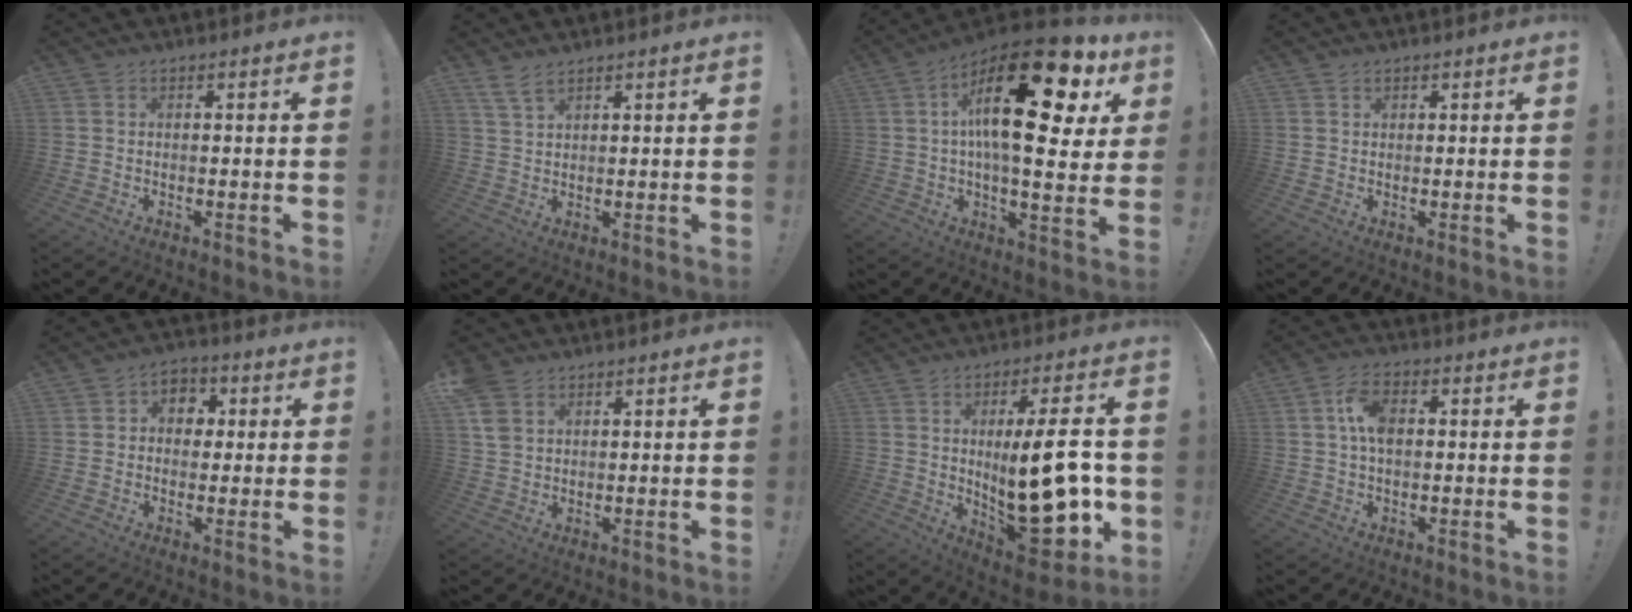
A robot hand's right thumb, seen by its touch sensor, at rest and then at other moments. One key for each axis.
{"total": 4.9, "fx": 3.8, "fy": 1.8, "fz": 2.4, "tx": -0.039, "ty": -0.018, "tz": 0.071}
{"total": 26.7, "fx": 8.5, "fy": 9.8, "fz": 23.4, "tx": -0.367, "ty": -0.049, "tz": 0.137}
{"total": 1.0, "fx": 0.8, "fy": 0.7, "fz": 0.2, "tx": 0.002, "ty": -0.002, "tz": 0.014}
{"total": 5.9, "fx": 0.2, "fy": 5.4, "fz": 2.4, "tx": -0.027, "ty": 0.008, "tz": 0.008}
{"total": 6.1, "fx": 3.4, "fy": 4.0, "fz": 3.1, "tx": -0.057, "ty": -0.010, "tz": 0.066}
{"total": 24.3, "fx": -0.9, "fy": 8.9, "fz": 22.6, "tx": -0.331, "ty": -0.010, "tz": -0.005}
{"total": 7.4, "fx": 1.0, "fy": 4.2, "fz": 5.9, "tx": -0.110, "ty": 0.004, "tz": 0.015}